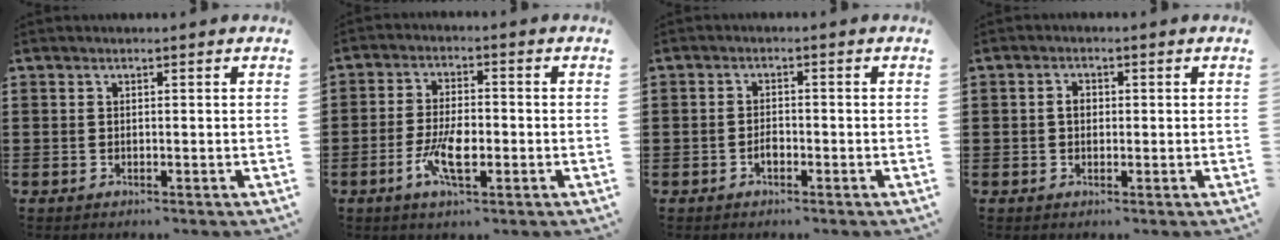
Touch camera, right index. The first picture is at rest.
{"total": 6.6, "force": [-2.1, 2.6, 5.7], "torque": [-0.120, -0.004, -0.041]}
{"total": 1.7, "force": [-0.9, 0.9, 1.1], "torque": [-0.022, 0.000, -0.017]}
{"total": 1.9, "force": [0.0, 1.3, 1.5], "torque": [-0.029, 0.007, -0.001]}